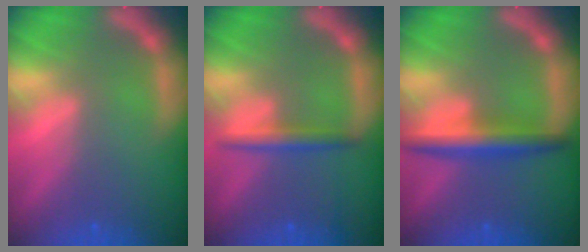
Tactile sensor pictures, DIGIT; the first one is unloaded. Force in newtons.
{"total": 2.4}
{"total": 4.5}